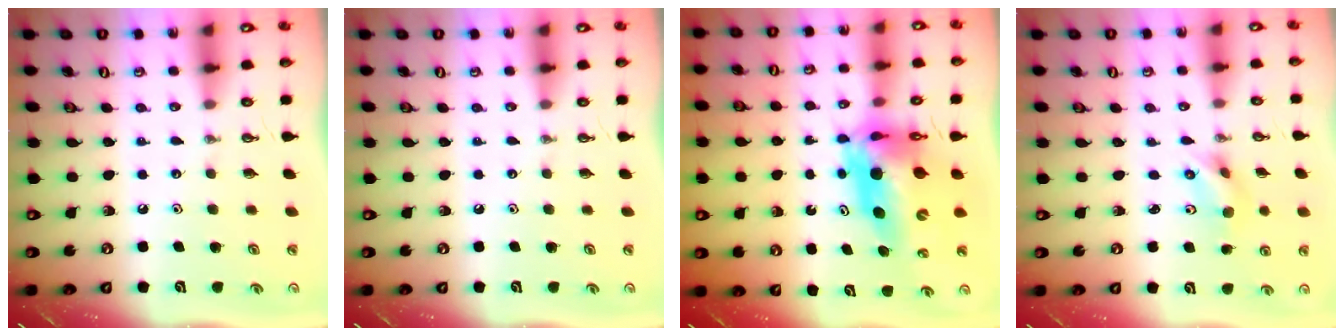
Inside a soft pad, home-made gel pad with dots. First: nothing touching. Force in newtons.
{"total": 0.0}
{"total": 14.1, "press": 14.0, "slide": 1.6}
{"total": 5.9, "press": 3.3, "slide": 4.9}